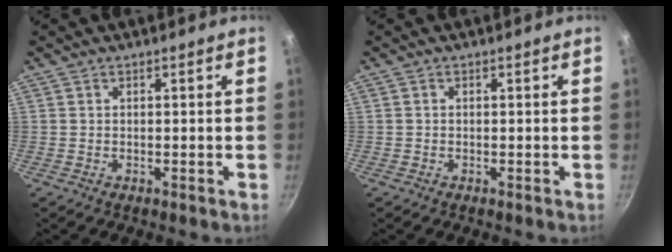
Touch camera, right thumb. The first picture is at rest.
{"total": 0.0}